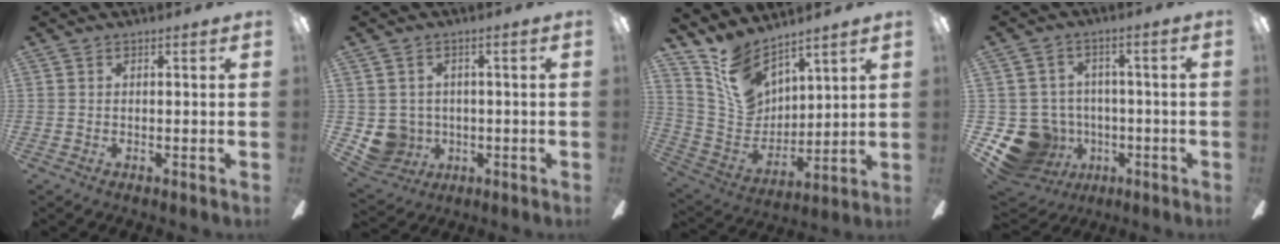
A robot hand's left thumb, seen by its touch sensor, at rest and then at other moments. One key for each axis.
{"total": 4.5, "fx": 0.6, "fy": 4.4, "fz": 0.8, "tx": -0.025, "ty": 0.001, "tz": 0.014}
{"total": 13.2, "fx": 9.8, "fy": 7.3, "fz": 4.9, "tx": -0.114, "ty": -0.058, "tz": 0.195}
{"total": 13.5, "fx": -5.1, "fy": 11.5, "fz": 5.1, "tx": -0.133, "ty": 0.030, "tz": -0.078}